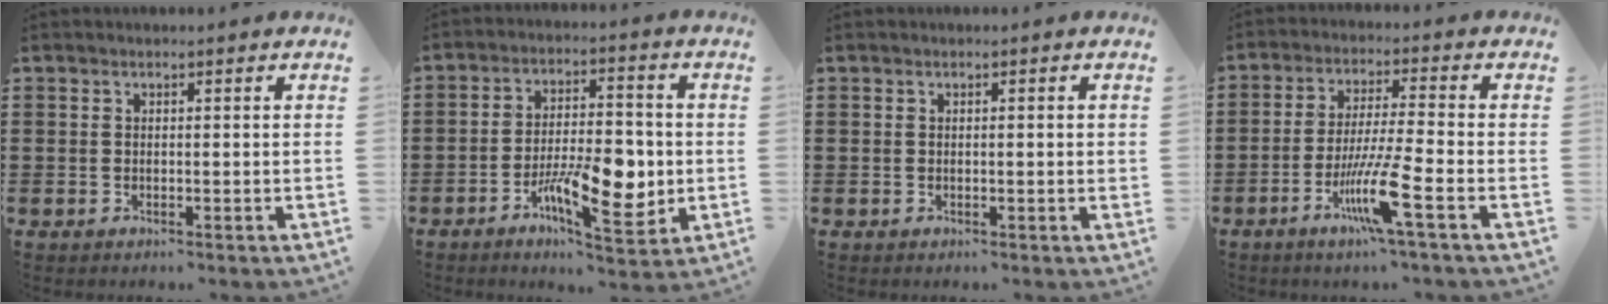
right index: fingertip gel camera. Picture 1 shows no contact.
{"total": 12.0, "force": [-3.4, 5.0, 10.4], "torque": [-0.175, -0.002, -0.057]}
{"total": 0.9, "force": [0.0, 0.1, 0.9], "torque": [-0.015, -0.001, -0.001]}
{"total": 9.1, "force": [-4.4, -0.1, 8.0], "torque": [-0.157, -0.014, -0.084]}